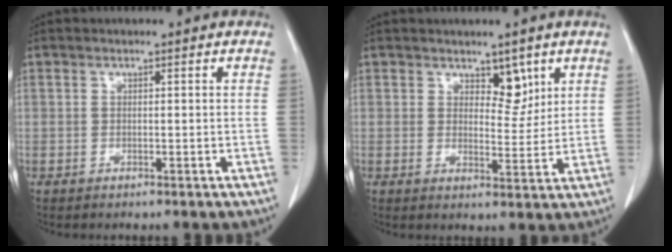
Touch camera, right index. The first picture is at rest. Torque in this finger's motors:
{"motor_torque": [-0.06, 0.18, 0.06, 0.00]}